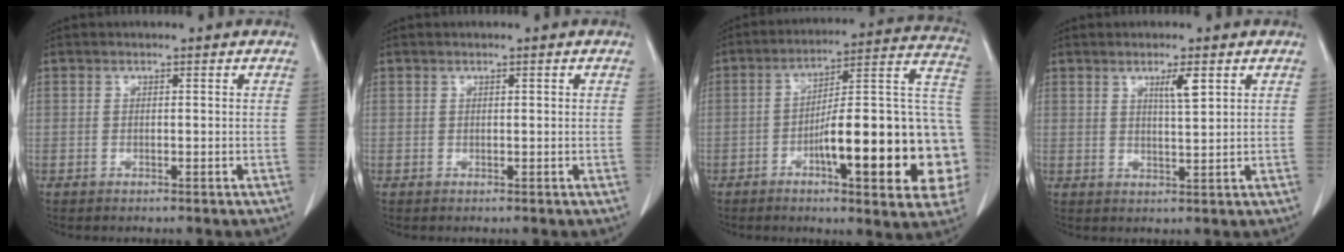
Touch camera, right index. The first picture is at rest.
{"total": 0.0}
{"total": 24.3, "force": [-6.0, 4.2, 23.1], "torque": [-0.239, 0.024, -0.073]}
{"total": 3.3, "force": [1.7, 0.3, 2.8], "torque": [-0.050, -0.003, 0.030]}